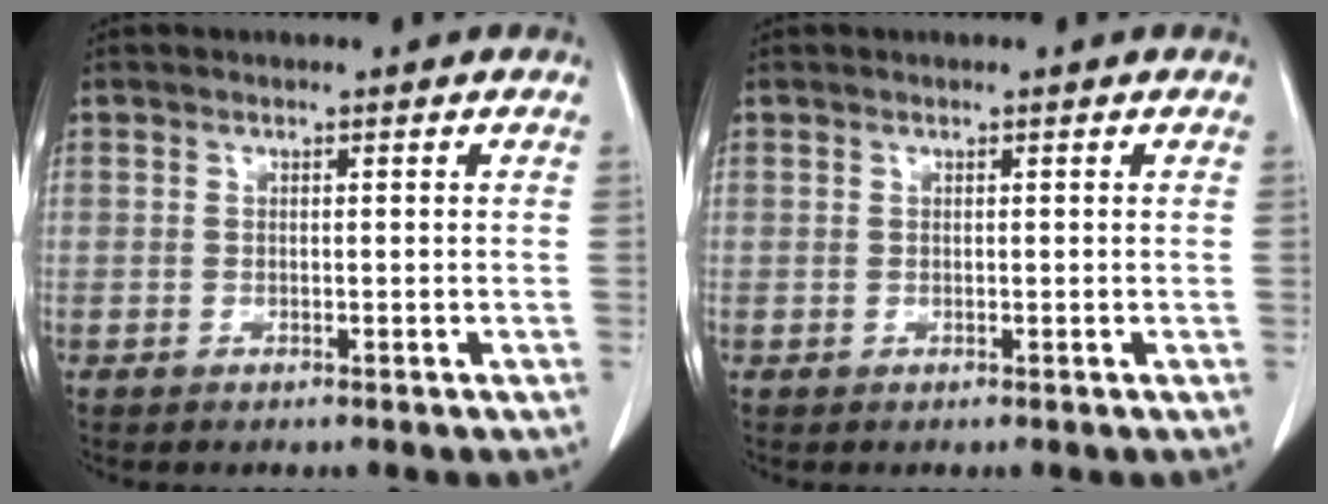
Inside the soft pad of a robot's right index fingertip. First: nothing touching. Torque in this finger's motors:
{"motor_torque": [0.00, 0.00, 0.00, 0.00]}